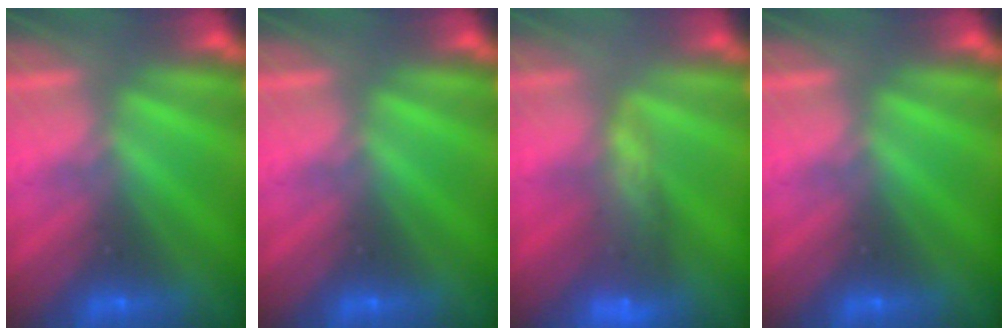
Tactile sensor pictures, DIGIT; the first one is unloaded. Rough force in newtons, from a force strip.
{"total": 0.0}
{"total": 9.3}
{"total": 0.0}